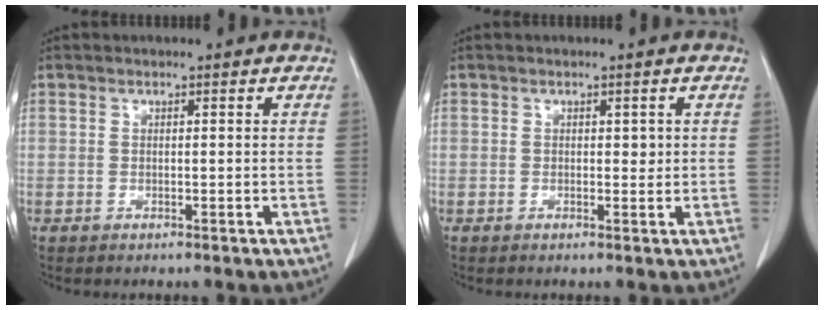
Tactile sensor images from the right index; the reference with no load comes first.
{"total": 1.1, "force": [0.3, 0.7, 0.8], "torque": [-0.006, 0.000, 0.004]}